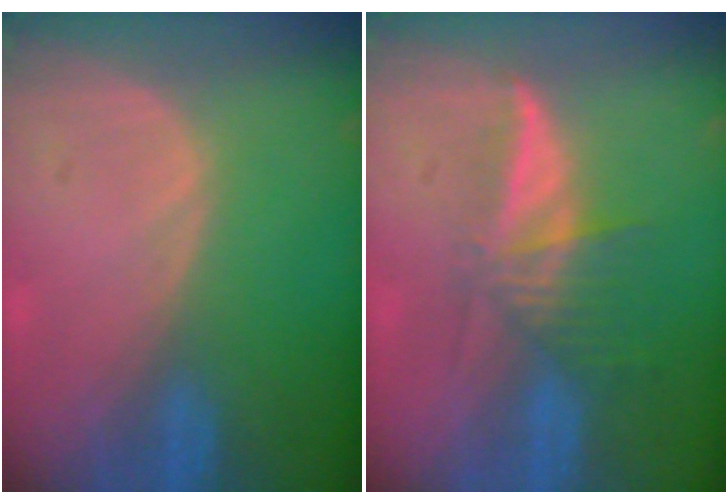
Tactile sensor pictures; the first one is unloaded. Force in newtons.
{"total": 6.2, "press": 5.5, "slide": 2.8}